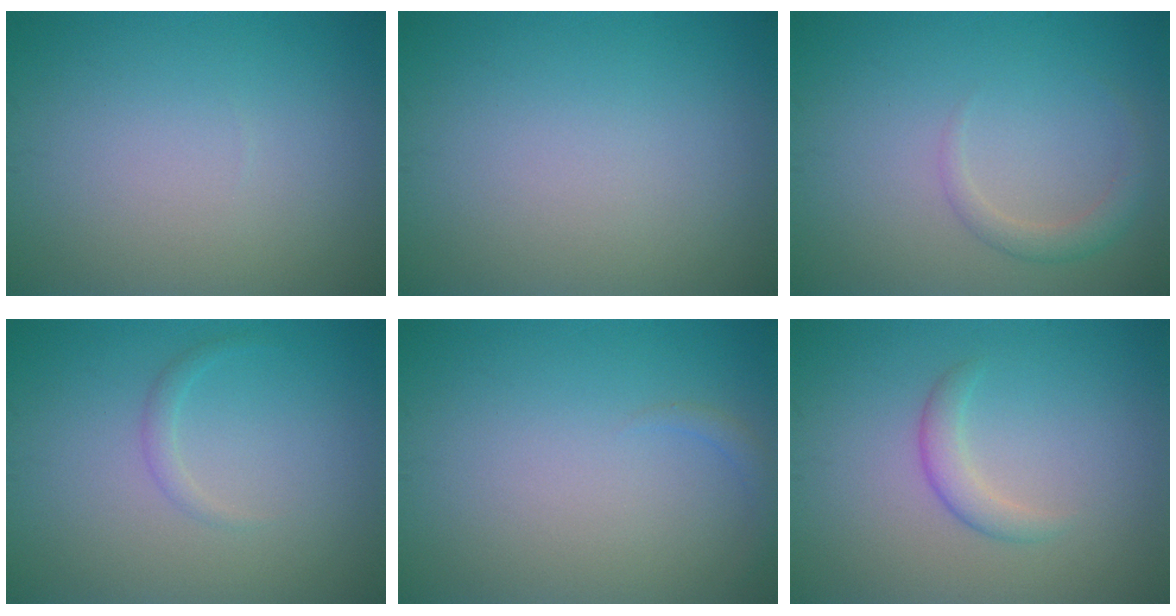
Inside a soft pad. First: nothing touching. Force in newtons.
{"total": 0.0}
{"total": 1.8, "press": 1.8, "slide": 0.1}
{"total": 1.0, "press": 1.0, "slide": 0.1}
{"total": 0.8, "press": 0.8, "slide": 0.1}
{"total": 1.8, "press": 1.8, "slide": 0.1}